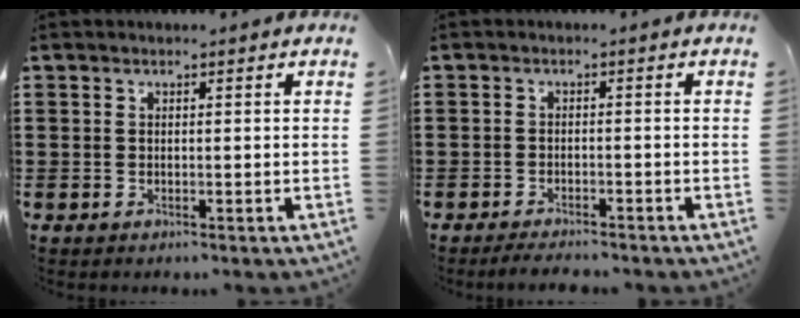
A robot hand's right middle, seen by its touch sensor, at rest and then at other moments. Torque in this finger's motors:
{"motor_torque": [0.57, -0.41, -0.10, -0.01]}